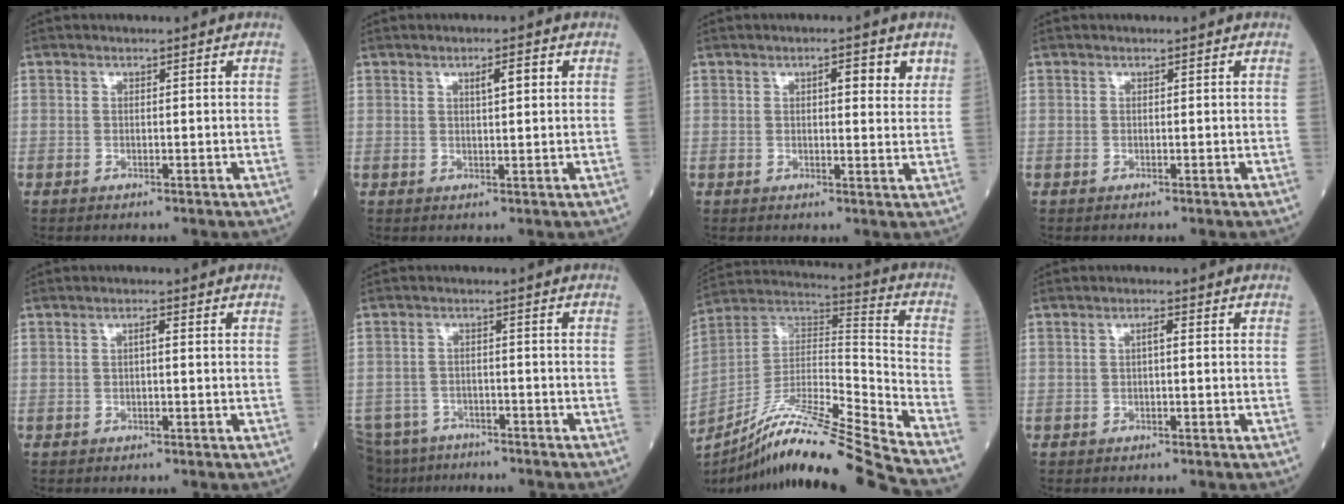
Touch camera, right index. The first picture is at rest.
{"total": 2.7, "force": [1.1, 0.4, 2.5], "torque": [-0.040, 0.003, 0.017]}
{"total": 4.2, "force": [2.1, 1.2, 3.4], "torque": [-0.044, 0.000, 0.026]}
{"total": 0.0}
{"total": 1.1, "force": [0.1, 0.2, 1.0], "torque": [-0.016, 0.003, 0.000]}
{"total": 10.5, "force": [-9.2, 4.0, 3.1], "torque": [-0.069, -0.015, -0.136]}
{"total": 22.9, "force": [-19.6, -2.0, 11.5], "torque": [-0.204, -0.014, -0.343]}
{"total": 1.2, "force": [0.1, 0.2, 1.2], "torque": [-0.020, 0.004, 0.001]}